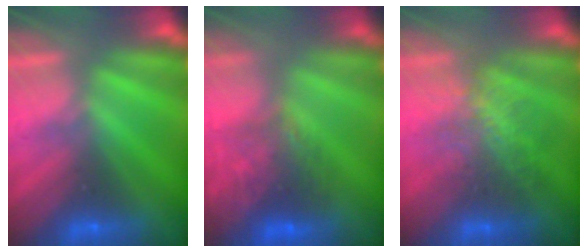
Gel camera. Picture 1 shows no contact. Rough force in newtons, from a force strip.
{"total": 7.7}
{"total": 2.8}